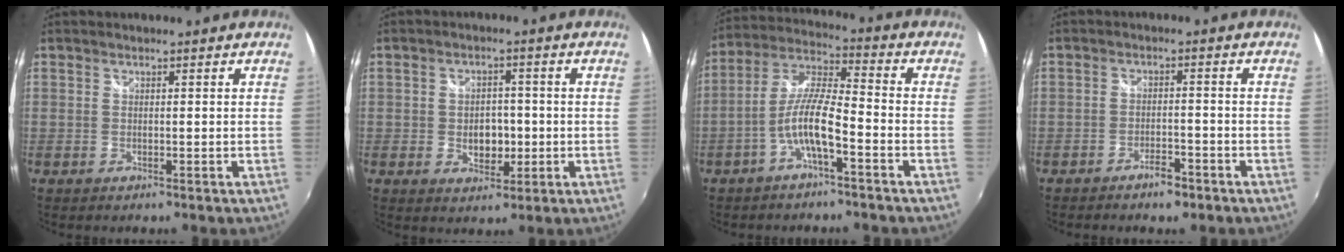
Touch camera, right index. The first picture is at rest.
{"total": 5.5, "force": [-0.8, 4.0, 3.7], "torque": [-0.060, -0.002, -0.009]}
{"total": 8.8, "force": [-4.0, 1.6, 7.6], "torque": [-0.169, 0.011, -0.077]}
{"total": 3.7, "force": [-2.9, 1.3, 1.8], "torque": [-0.044, -0.001, -0.045]}